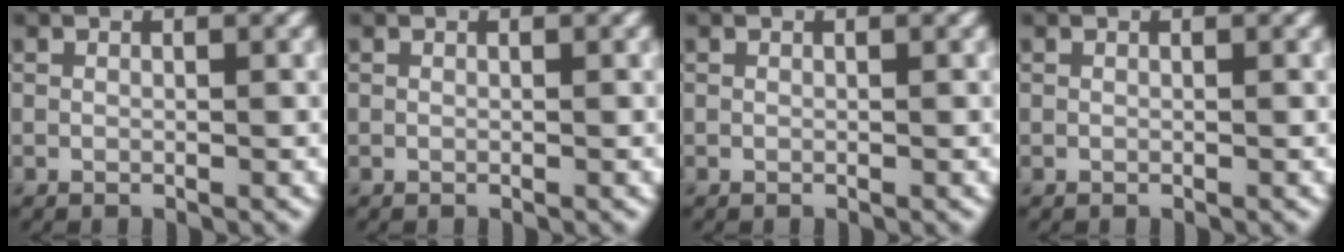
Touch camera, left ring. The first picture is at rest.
{"total": 0.0}
{"total": 0.0}
{"total": 0.0}